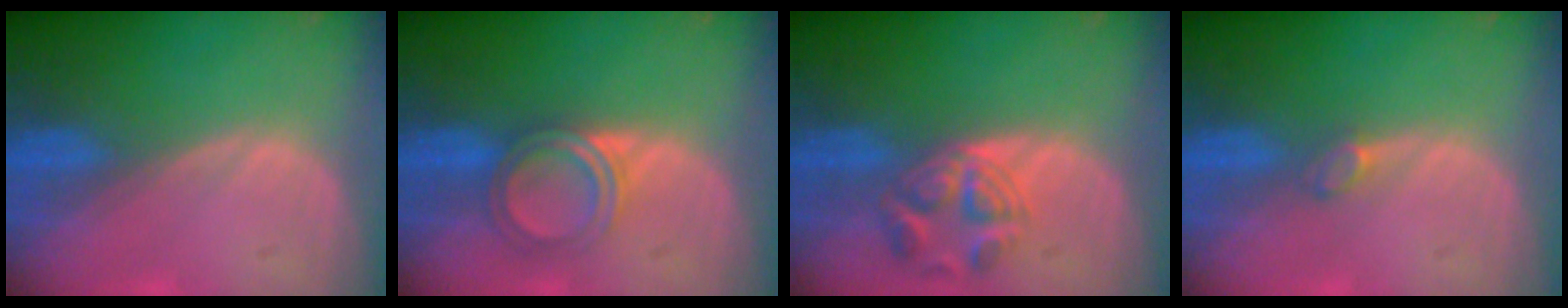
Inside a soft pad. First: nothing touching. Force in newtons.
{"total": 4.8, "press": 4.6, "slide": 1.4}
{"total": 5.4, "press": 5.2, "slide": 1.5}
{"total": 1.4, "press": 1.4, "slide": 0.2}